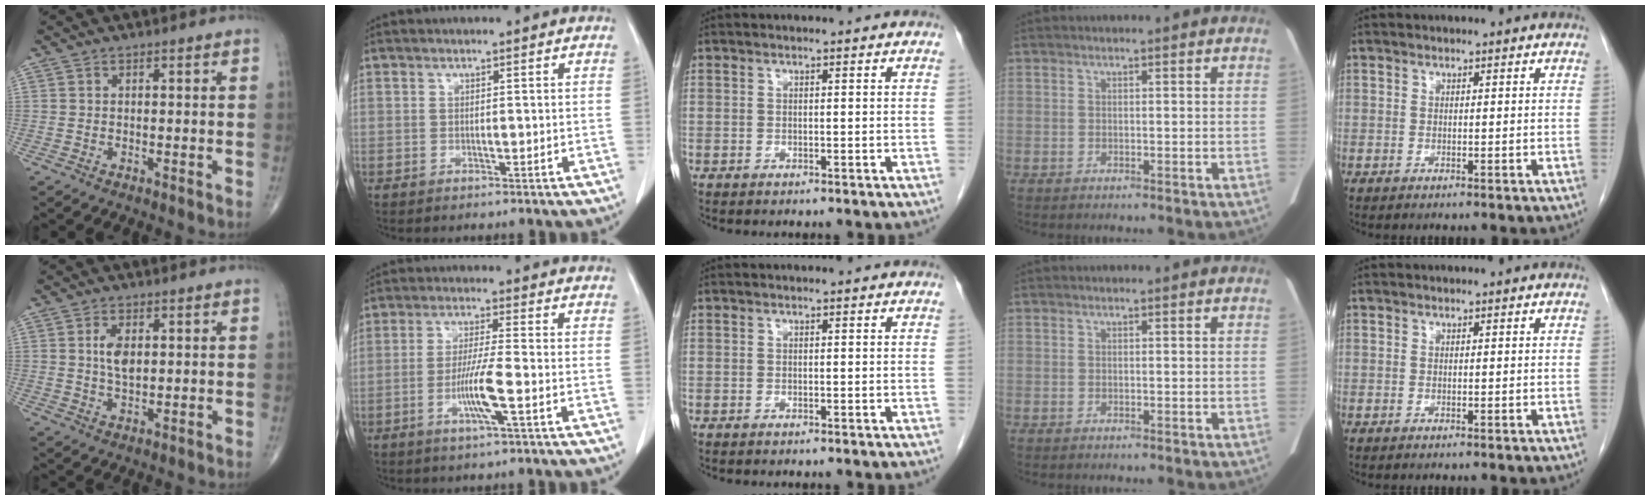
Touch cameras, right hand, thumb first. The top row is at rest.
{"thumb": {"total": 4.7, "force": [1.0, 2.5, 3.9], "torque": [-0.069, -0.004, 0.019]}, "index": {"total": 6.1, "force": [-2.3, -0.5, 5.7], "torque": [-0.110, -0.007, -0.045]}}